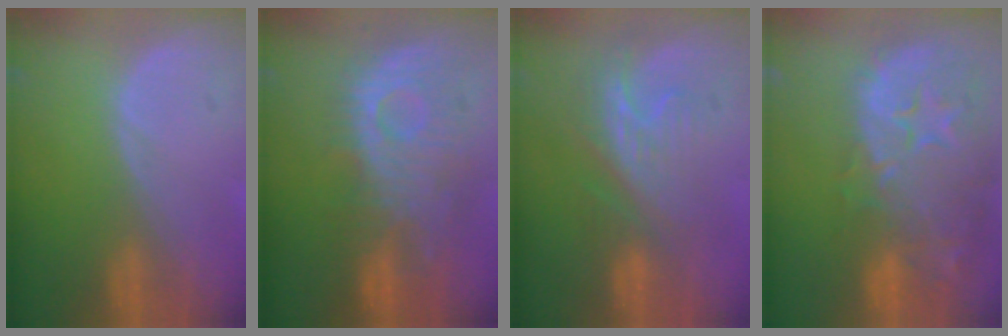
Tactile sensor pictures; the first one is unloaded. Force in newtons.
{"total": 10.4, "press": 9.8, "slide": 3.3}
{"total": 8.2, "press": 7.3, "slide": 3.6}
{"total": 15.1, "press": 12.1, "slide": 9.0}